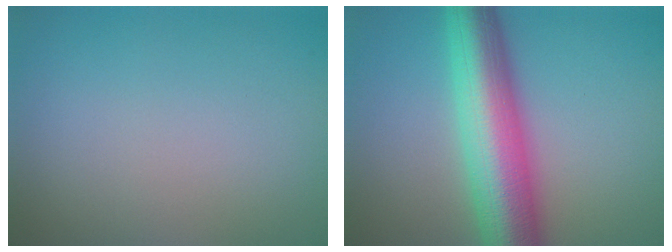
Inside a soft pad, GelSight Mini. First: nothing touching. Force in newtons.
{"total": 10.3, "press": 10.3, "slide": 0.3}